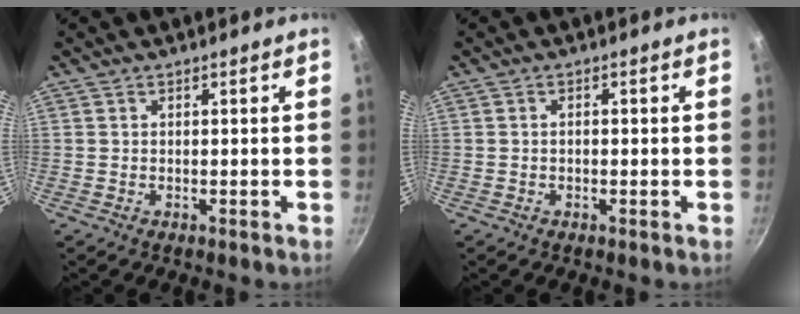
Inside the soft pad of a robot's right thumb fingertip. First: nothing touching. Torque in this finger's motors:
{"motor_torque": [-0.70, 0.06, -0.12, 0.14, 0.07]}